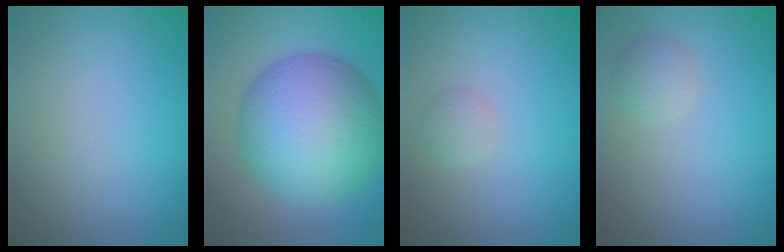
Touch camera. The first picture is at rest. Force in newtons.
{"total": 12.8, "press": 12.8, "slide": 0.3}
{"total": 1.1, "press": 1.1, "slide": 0.1}
{"total": 1.6, "press": 1.6, "slide": 0.1}